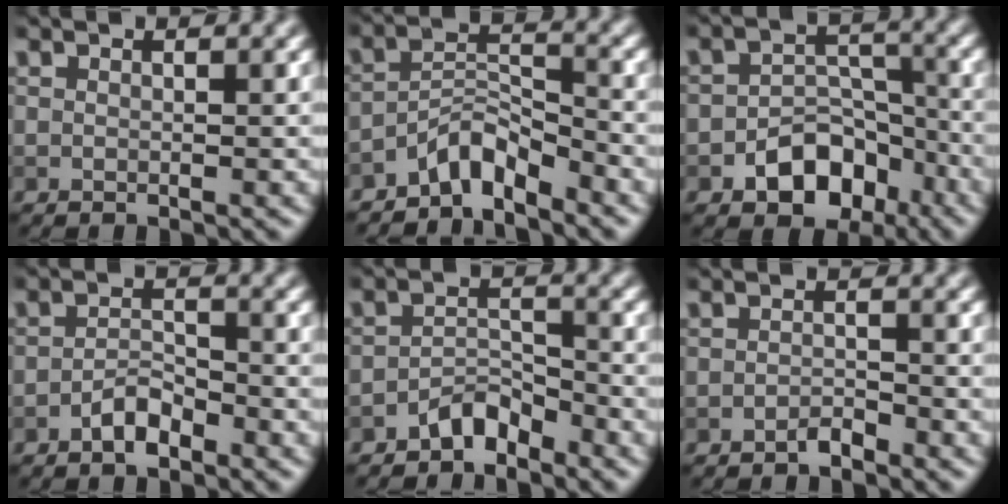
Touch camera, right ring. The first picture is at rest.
{"total": 3.7, "force": [-3.1, 1.0, 1.7], "torque": [-0.027, 0.016, -0.064]}
{"total": 5.8, "force": [-3.1, 4.0, 2.9], "torque": [-0.029, -0.004, -0.047]}
{"total": 2.4, "force": [-1.7, 1.0, 1.4], "torque": [-0.022, 0.009, -0.033]}
{"total": 2.7, "force": [-2.3, 1.0, 1.0], "torque": [-0.012, 0.015, -0.044]}
{"total": 1.2, "force": [-1.1, 0.2, 0.4], "torque": [-0.007, 0.005, -0.020]}